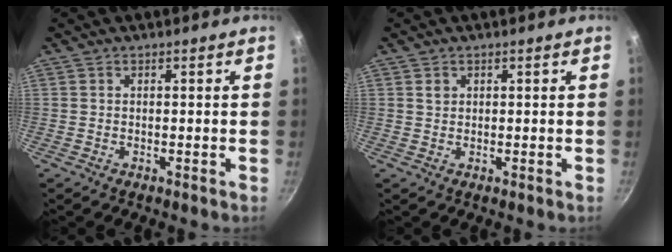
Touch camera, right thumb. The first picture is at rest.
{"total": 1.2, "force": [0.5, 1.0, 0.5], "torque": [-0.005, 0.000, 0.008]}